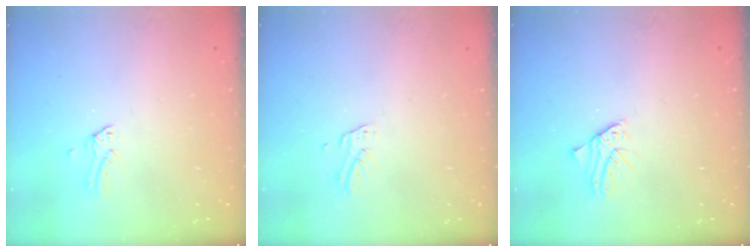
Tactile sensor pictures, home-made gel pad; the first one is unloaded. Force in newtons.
{"total": 2.7, "press": 2.7, "slide": 0.2}
{"total": 1.1, "press": 1.1, "slide": 0.1}